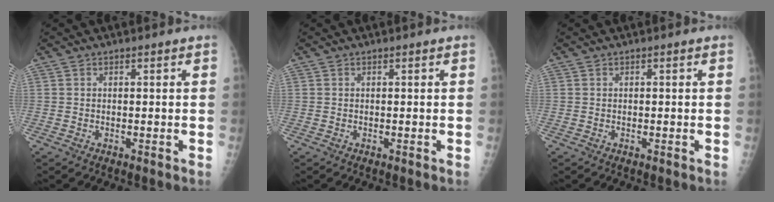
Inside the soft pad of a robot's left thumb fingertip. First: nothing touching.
{"total": 0.0}
{"total": 0.0}